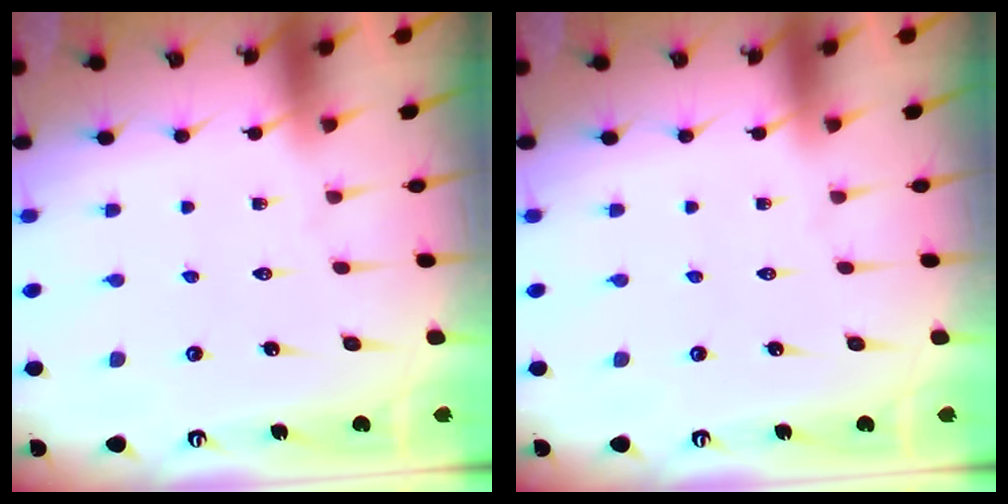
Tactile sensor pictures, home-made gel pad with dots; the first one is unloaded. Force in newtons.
{"total": 0.0}